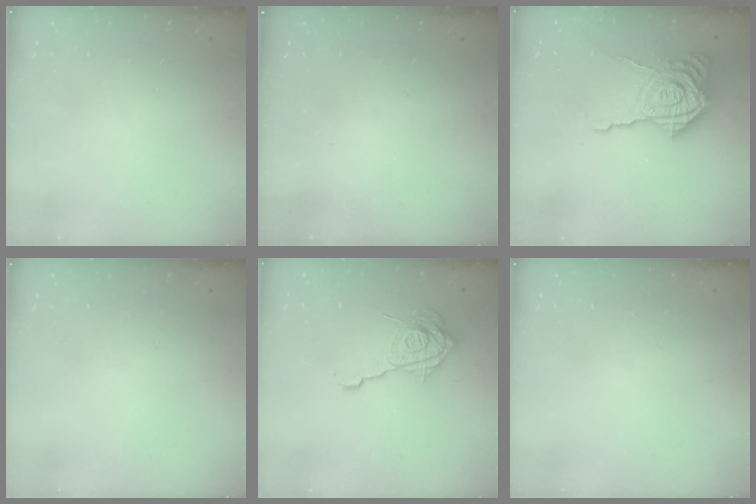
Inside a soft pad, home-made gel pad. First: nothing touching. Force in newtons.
{"total": 2.3, "press": 2.2, "slide": 0.7}
{"total": 20.6, "press": 20.5, "slide": 1.6}
{"total": 0.0}
{"total": 15.6, "press": 15.6, "slide": 1.4}
{"total": 0.0}